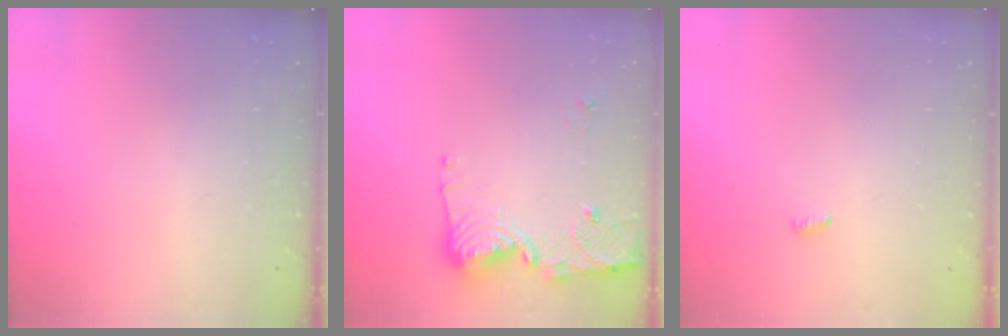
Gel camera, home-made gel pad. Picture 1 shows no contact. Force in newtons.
{"total": 11.7, "press": 11.6, "slide": 1.1}
{"total": 2.8, "press": 2.8, "slide": 0.5}